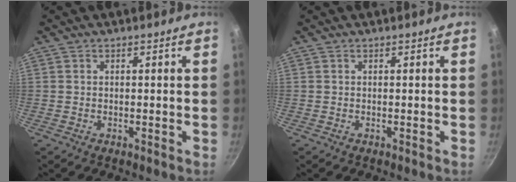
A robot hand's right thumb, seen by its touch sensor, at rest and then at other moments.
{"total": 0.0}